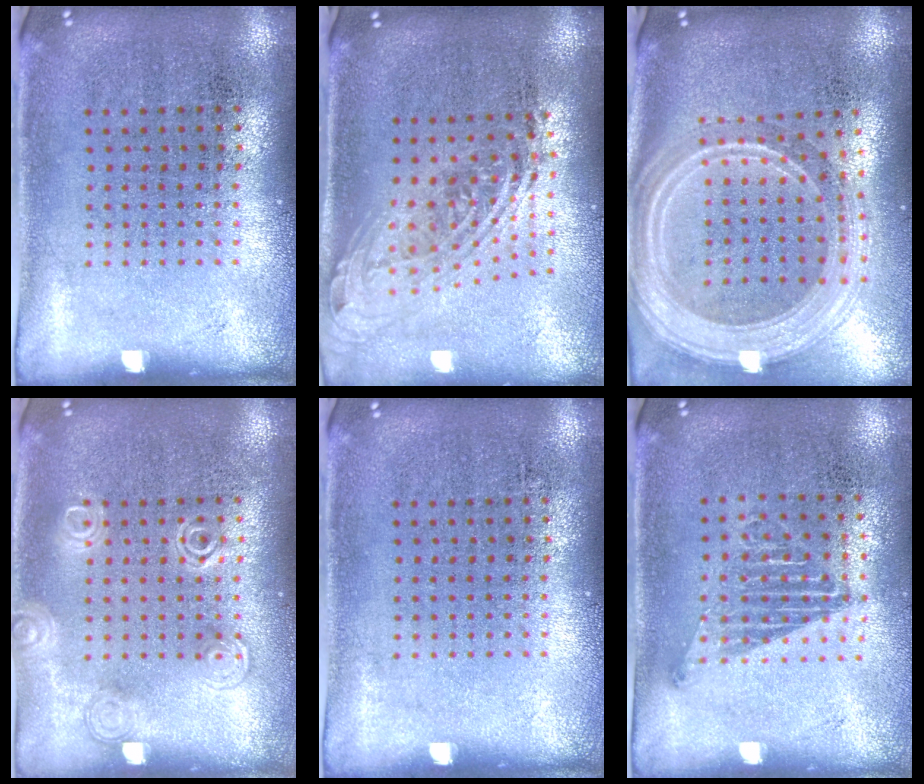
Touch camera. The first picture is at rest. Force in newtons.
{"total": 2.1, "press": 1.5, "slide": 1.4}
{"total": 2.9, "press": 2.4, "slide": 1.7}
{"total": 1.9, "press": 1.9, "slide": 0.4}
{"total": 0.0}
{"total": 1.1, "press": 1.0, "slide": 0.5}